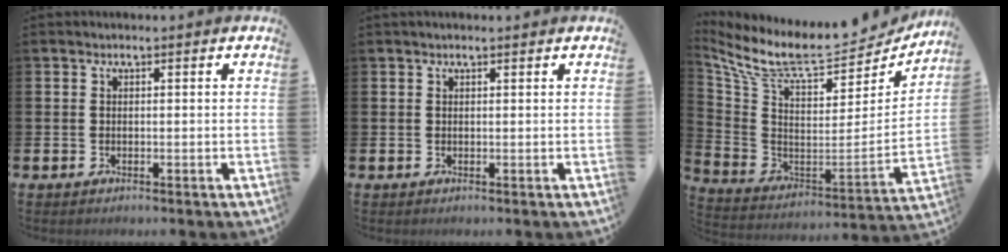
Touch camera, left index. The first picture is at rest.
{"total": 0.5, "force": [0.4, 0.1, 0.3], "torque": [-0.002, 0.001, 0.006]}
{"total": 9.7, "force": [8.1, 2.5, 4.7], "torque": [-0.123, -0.063, 0.135]}